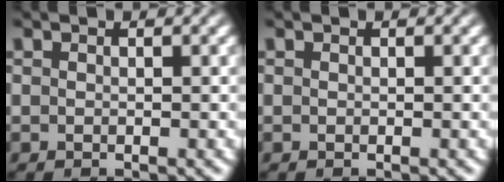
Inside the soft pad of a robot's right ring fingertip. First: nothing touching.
{"total": 0.0}